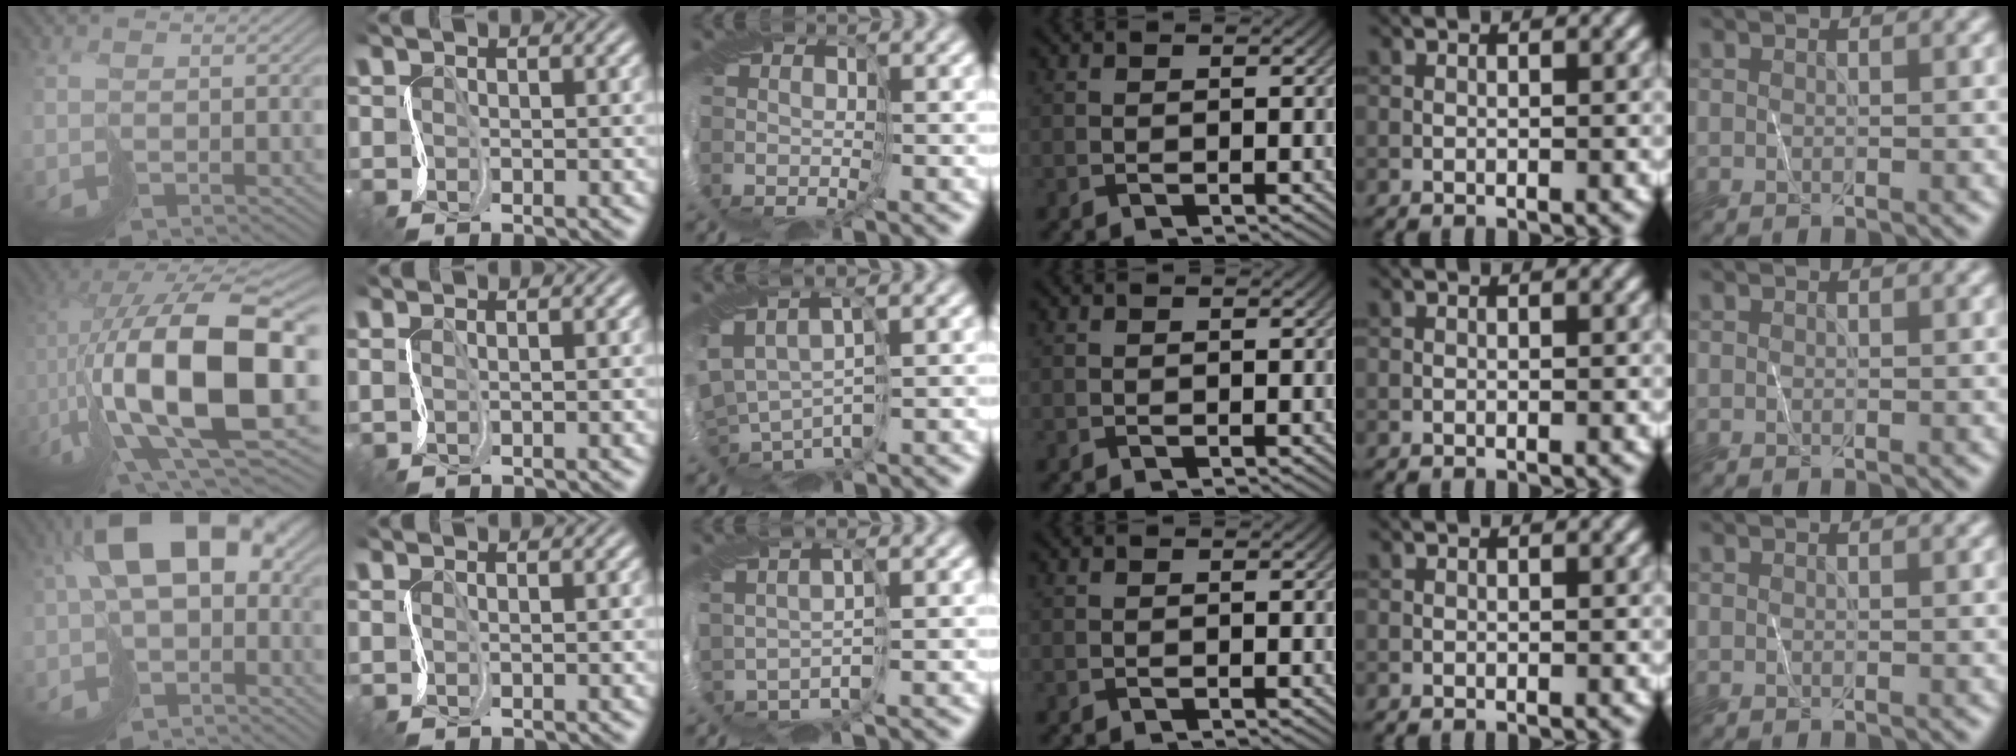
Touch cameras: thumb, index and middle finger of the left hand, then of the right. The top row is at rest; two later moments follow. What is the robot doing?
{"motion": "cut", "object": "bubble wrap"}